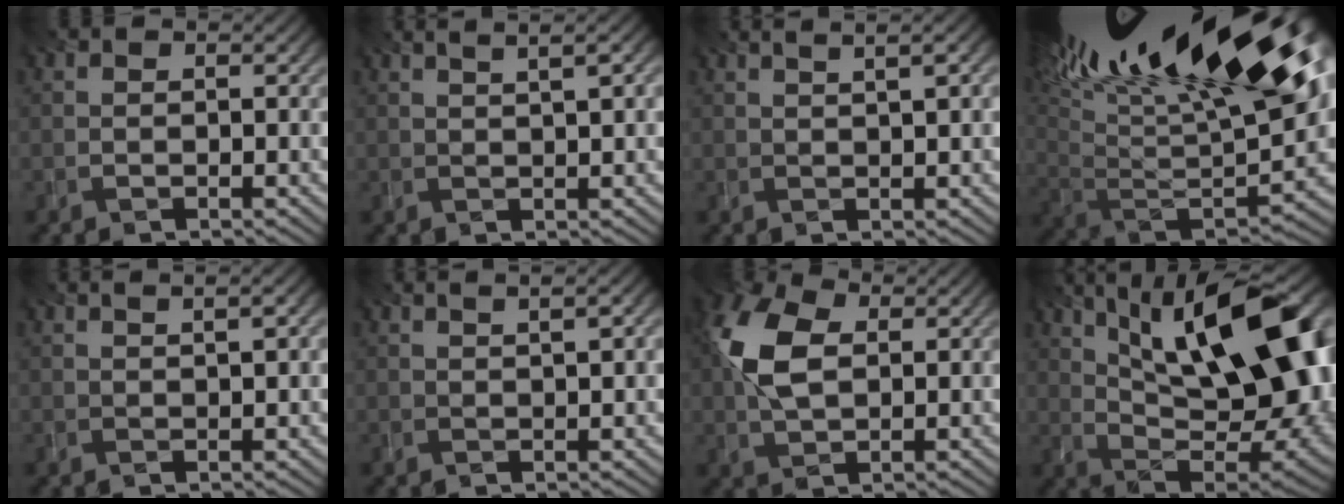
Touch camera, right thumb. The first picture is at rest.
{"total": 3.1, "force": [1.8, -0.1, 2.6], "torque": [-0.039, 0.008, 0.033]}
{"total": 2.7, "force": [1.6, -0.1, 2.2], "torque": [-0.028, 0.005, 0.030]}
{"total": 22.3, "force": [10.7, 8.5, 17.6], "torque": [-0.269, 0.030, 0.210]}
{"total": 2.0, "force": [1.3, -0.3, 1.4], "torque": [-0.017, 0.001, 0.025]}
{"total": 2.3, "force": [1.4, -0.2, 1.7], "torque": [-0.021, 0.003, 0.026]}
{"total": 9.1, "force": [2.0, 5.4, 7.0], "torque": [-0.177, 0.014, 0.033]}
{"total": 18.0, "force": [6.2, 7.3, 15.2], "torque": [-0.235, 0.025, 0.103]}